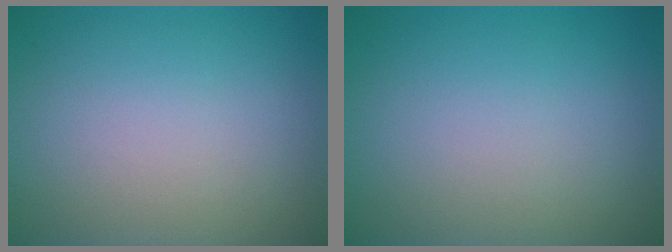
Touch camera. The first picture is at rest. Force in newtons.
{"total": 0.0}